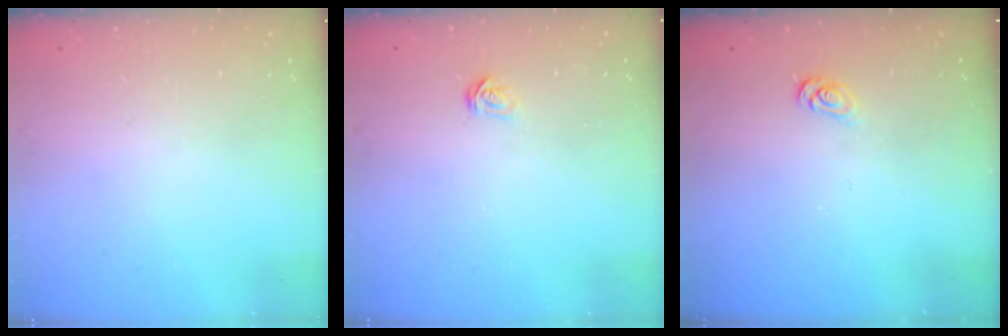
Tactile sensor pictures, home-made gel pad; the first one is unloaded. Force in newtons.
{"total": 2.5, "press": 2.5, "slide": 0.2}
{"total": 2.5, "press": 2.4, "slide": 0.3}